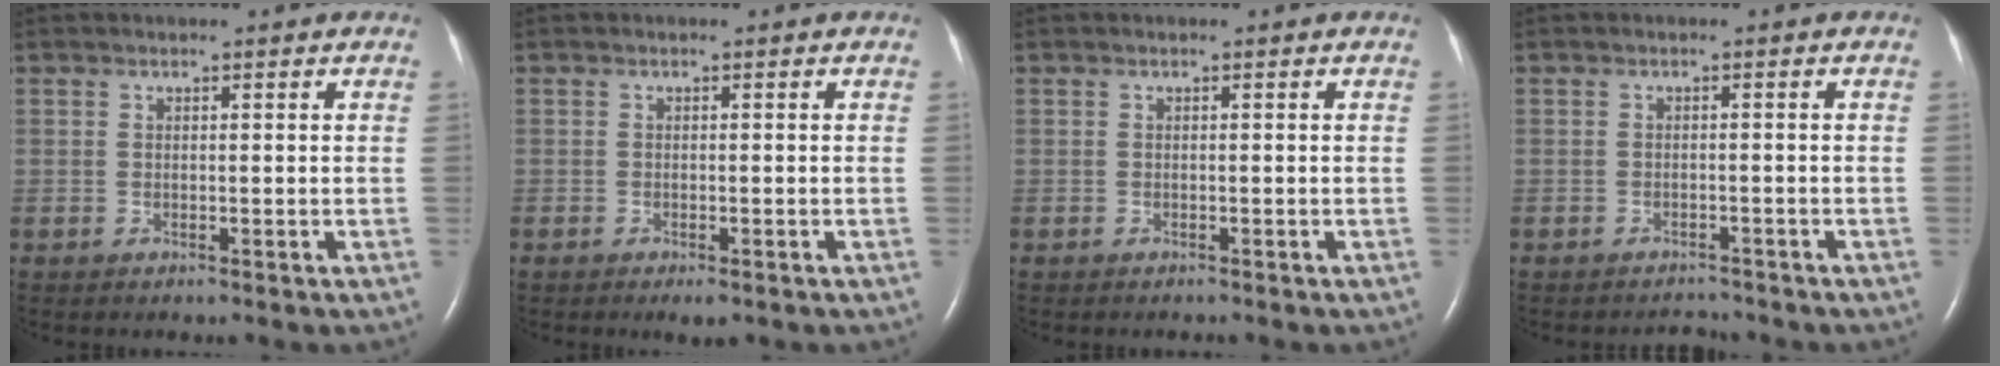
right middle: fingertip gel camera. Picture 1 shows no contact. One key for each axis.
{"total": 1.8, "fx": -1.1, "fy": 0.6, "fz": 1.3, "tx": -0.018, "ty": -0.004, "tz": -0.012}
{"total": 0.0}
{"total": 1.9, "fx": -1.8, "fy": 0.3, "fz": -0.3, "tx": 0.001, "ty": -0.008, "tz": -0.024}